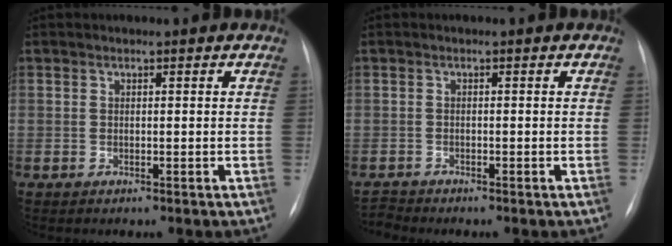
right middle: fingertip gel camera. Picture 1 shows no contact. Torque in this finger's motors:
{"motor_torque": [-0.02, 0.05, -0.05, -0.01]}